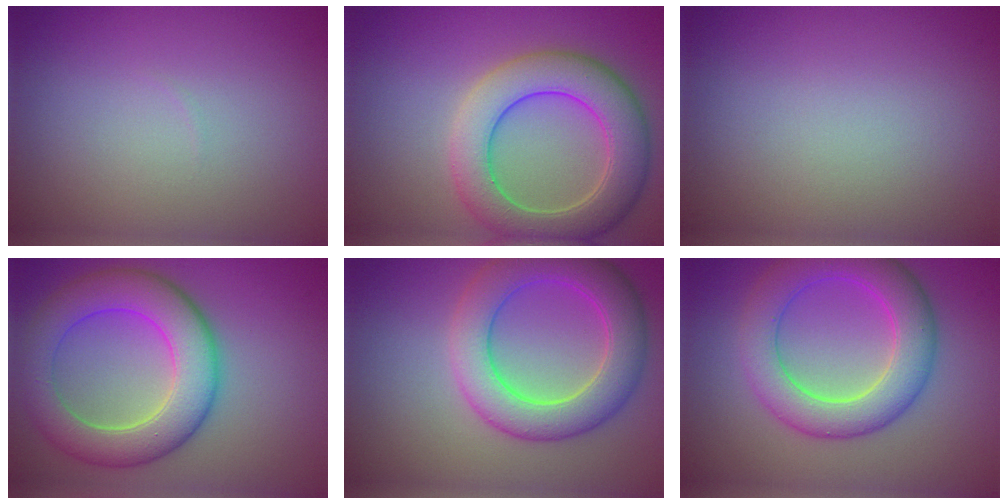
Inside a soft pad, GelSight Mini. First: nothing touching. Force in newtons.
{"total": 7.5, "press": 7.5, "slide": 0.4}
{"total": 0.0}
{"total": 7.9, "press": 7.9, "slide": 0.2}
{"total": 6.8, "press": 6.8, "slide": 0.3}
{"total": 6.7, "press": 6.7, "slide": 0.2}